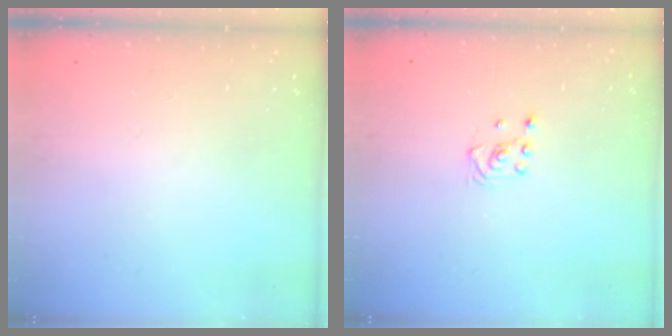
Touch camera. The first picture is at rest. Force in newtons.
{"total": 2.6, "press": 2.4, "slide": 1.0}